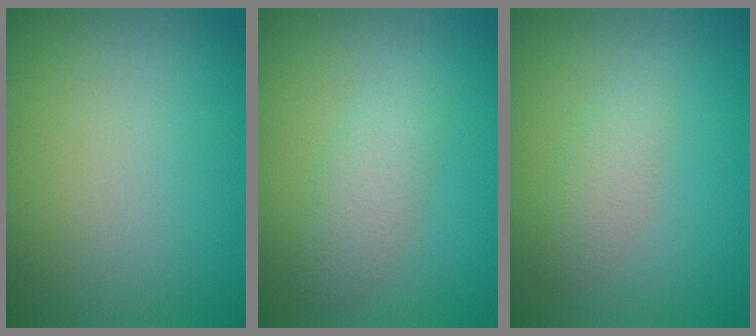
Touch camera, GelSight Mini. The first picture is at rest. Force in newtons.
{"total": 2.4, "press": 2.4, "slide": 0.1}
{"total": 1.8, "press": 1.8, "slide": 0.1}